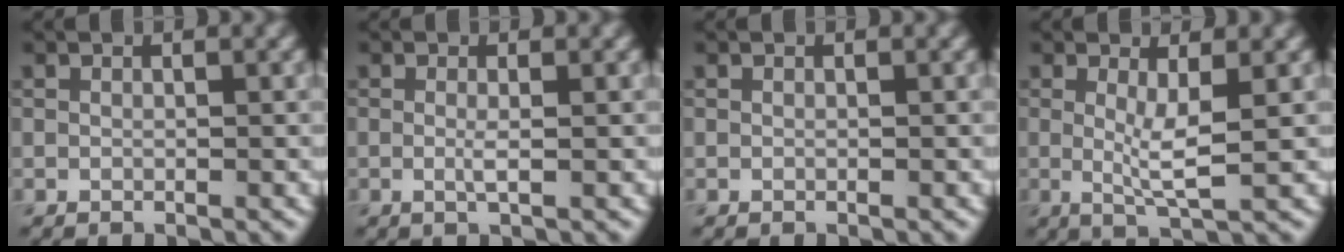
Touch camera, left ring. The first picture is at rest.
{"total": 1.2, "force": [-0.3, 0.1, 1.1], "torque": [-0.025, -0.005, -0.005]}
{"total": 0.0}
{"total": 3.1, "force": [0.1, 0.4, 3.1], "torque": [-0.064, -0.015, 0.006]}